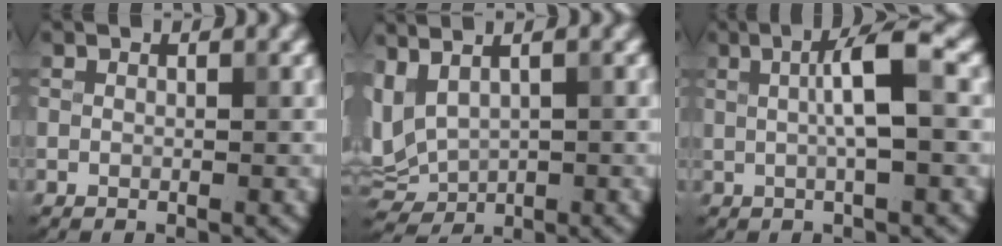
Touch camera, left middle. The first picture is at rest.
{"total": 5.4, "force": [1.9, 3.2, 3.9], "torque": [-0.091, 0.009, 0.050]}
{"total": 4.7, "force": [0.6, 0.8, 4.6], "torque": [-0.075, 0.009, 0.007]}